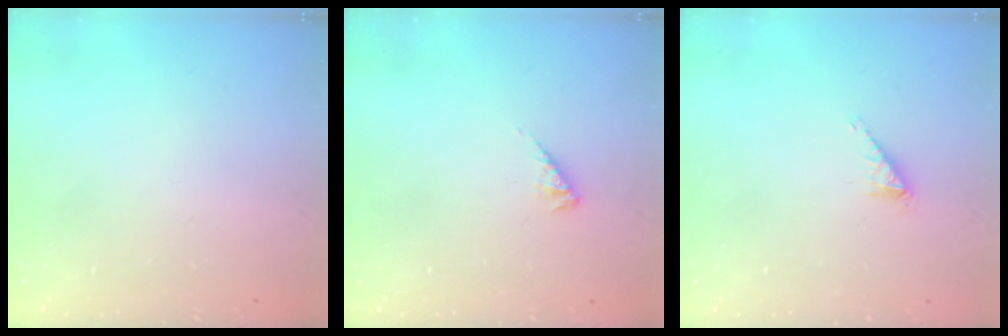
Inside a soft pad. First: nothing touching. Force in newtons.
{"total": 2.3, "press": 2.3, "slide": 0.5}
{"total": 0.8, "press": 0.8, "slide": 0.1}